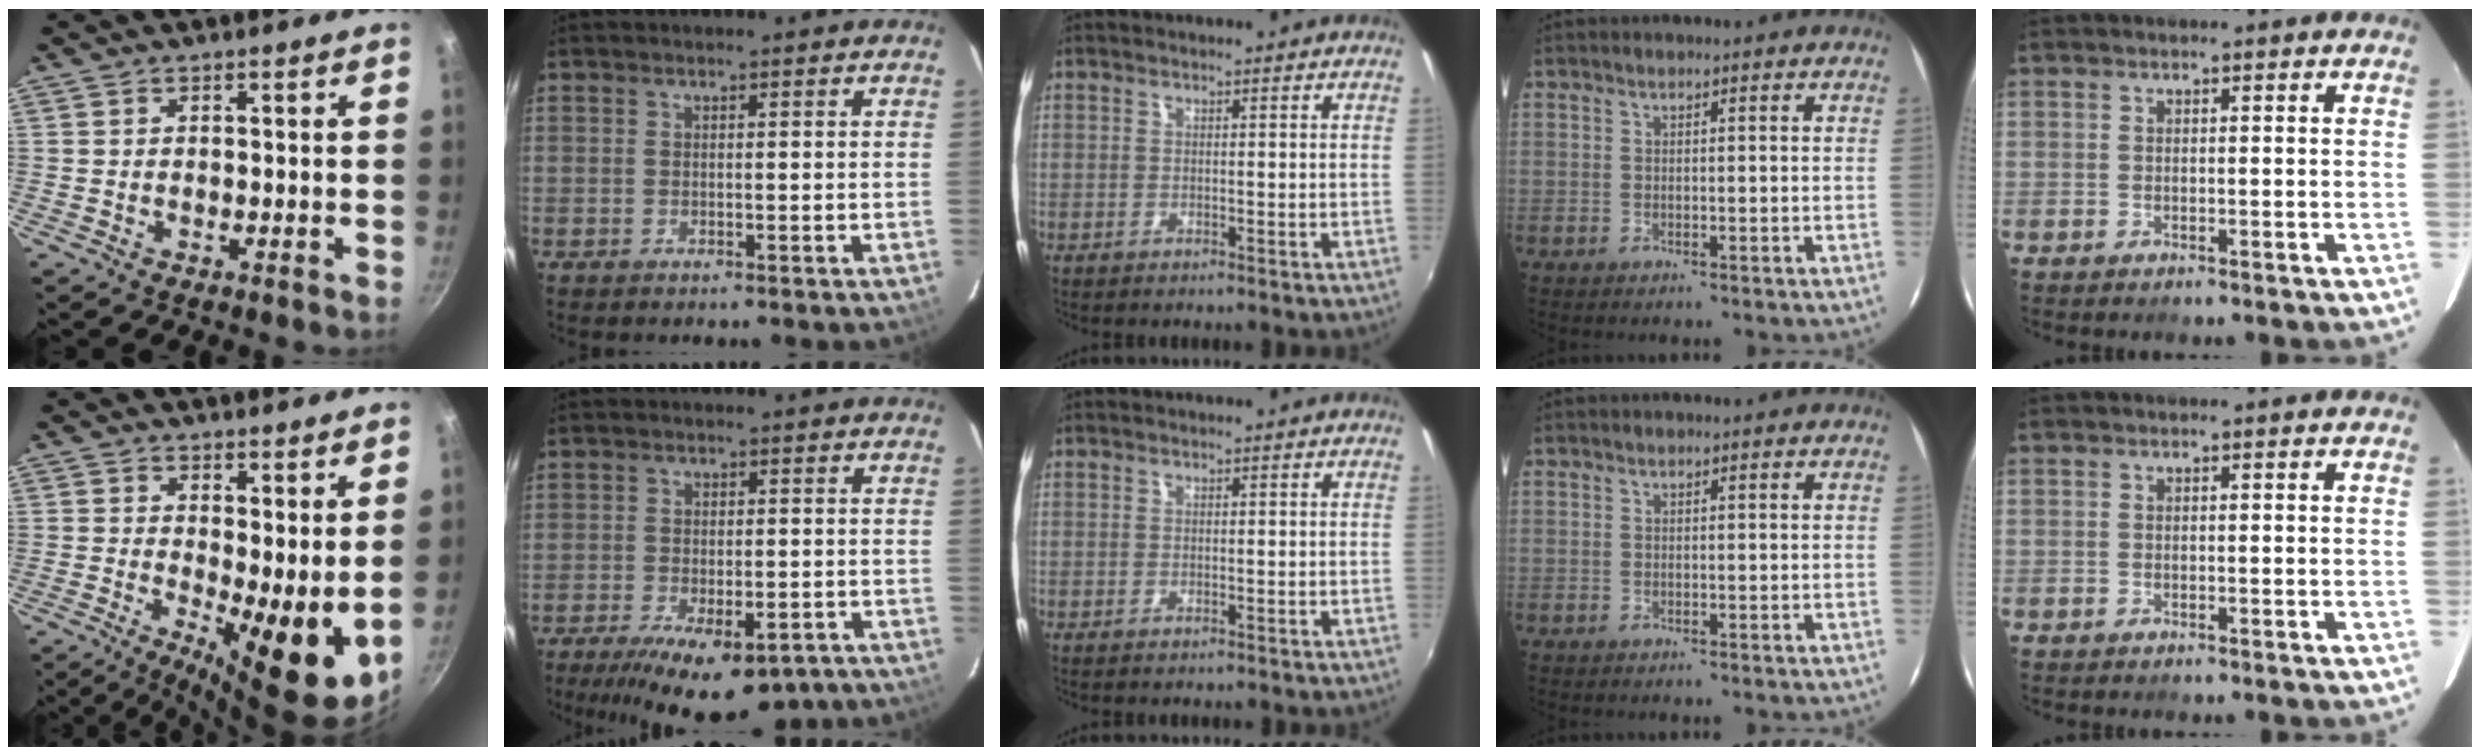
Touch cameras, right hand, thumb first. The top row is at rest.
{"thumb": {"total": 11.6, "force": [0.6, 3.8, 11.0], "torque": [-0.137, -0.023, 0.014]}, "index": {"total": 16.9, "force": [-11.6, 6.7, 10.2], "torque": [-0.197, -0.027, -0.158]}}